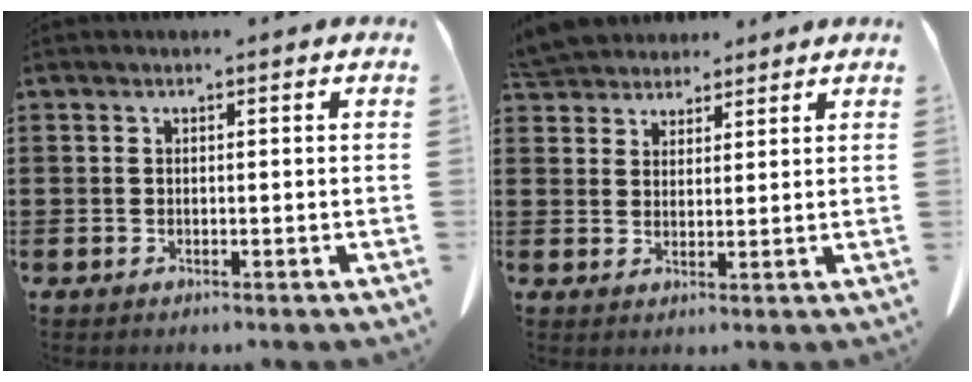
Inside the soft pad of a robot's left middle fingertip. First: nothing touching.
{"total": 5.1, "force": [4.8, 1.6, 0.7], "torque": [-0.032, -0.010, 0.092]}